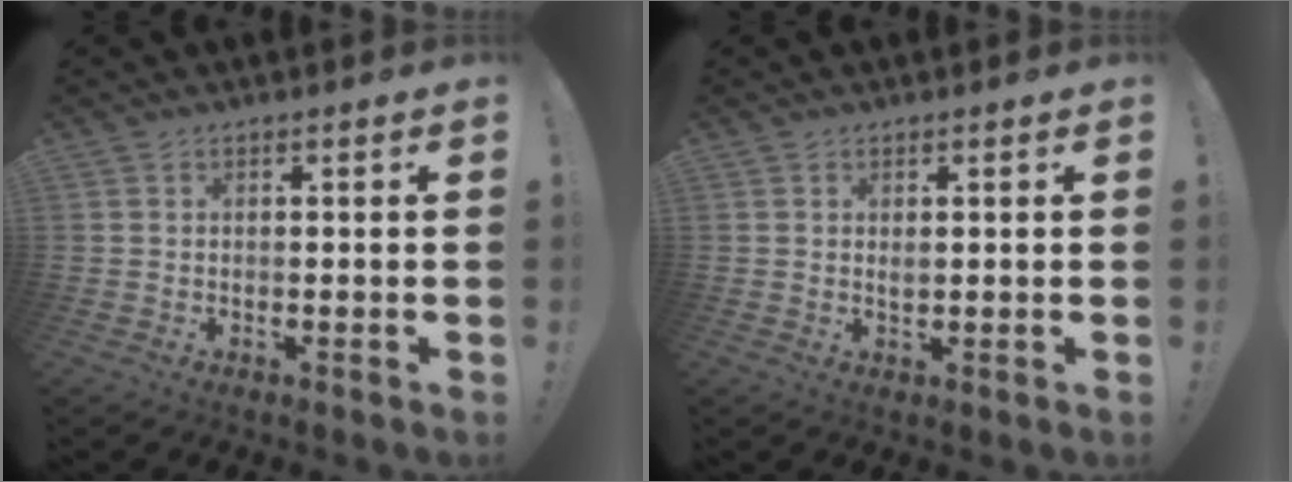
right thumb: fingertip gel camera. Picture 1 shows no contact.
{"total": 1.1, "force": [0.4, 0.6, 0.9], "torque": [-0.013, -0.001, 0.006]}